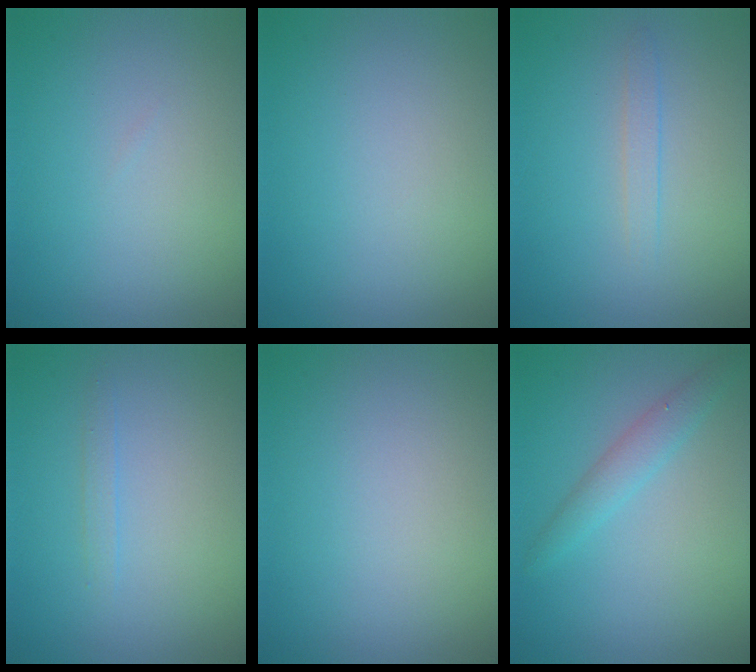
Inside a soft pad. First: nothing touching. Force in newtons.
{"total": 0.0}
{"total": 1.1, "press": 1.0, "slide": 0.1}
{"total": 0.8, "press": 0.8, "slide": 0.1}
{"total": 0.0}
{"total": 1.9, "press": 1.9, "slide": 0.0}